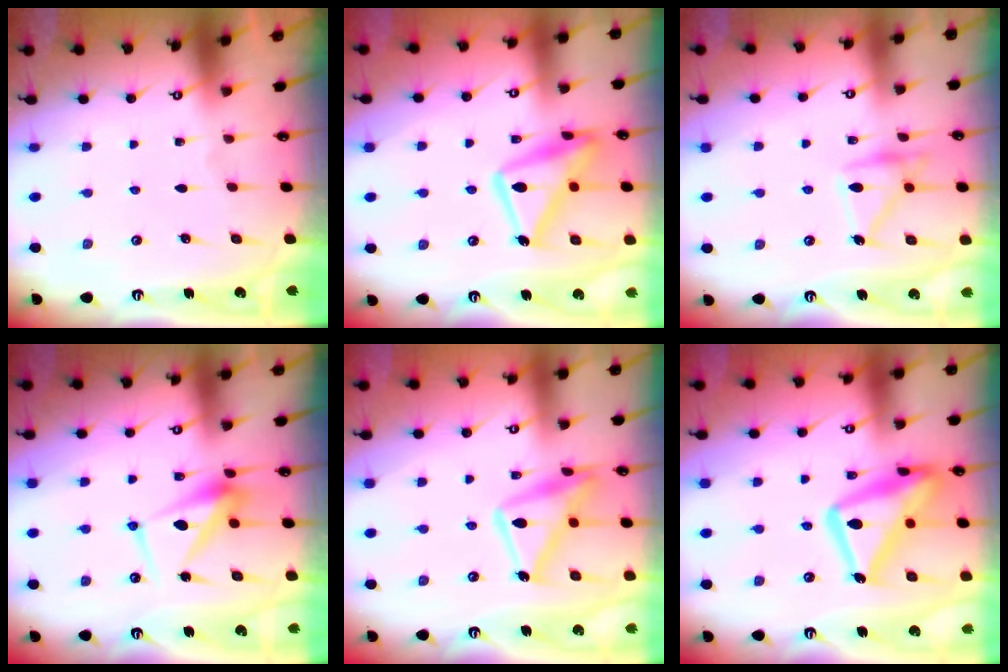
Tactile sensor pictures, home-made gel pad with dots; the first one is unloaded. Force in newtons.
{"total": 16.5, "press": 16.5, "slide": 1.3}
{"total": 16.1, "press": 16.1, "slide": 0.8}
{"total": 11.0, "press": 10.9, "slide": 0.7}
{"total": 15.5, "press": 15.5, "slide": 1.2}
{"total": 19.9, "press": 19.9, "slide": 1.4}